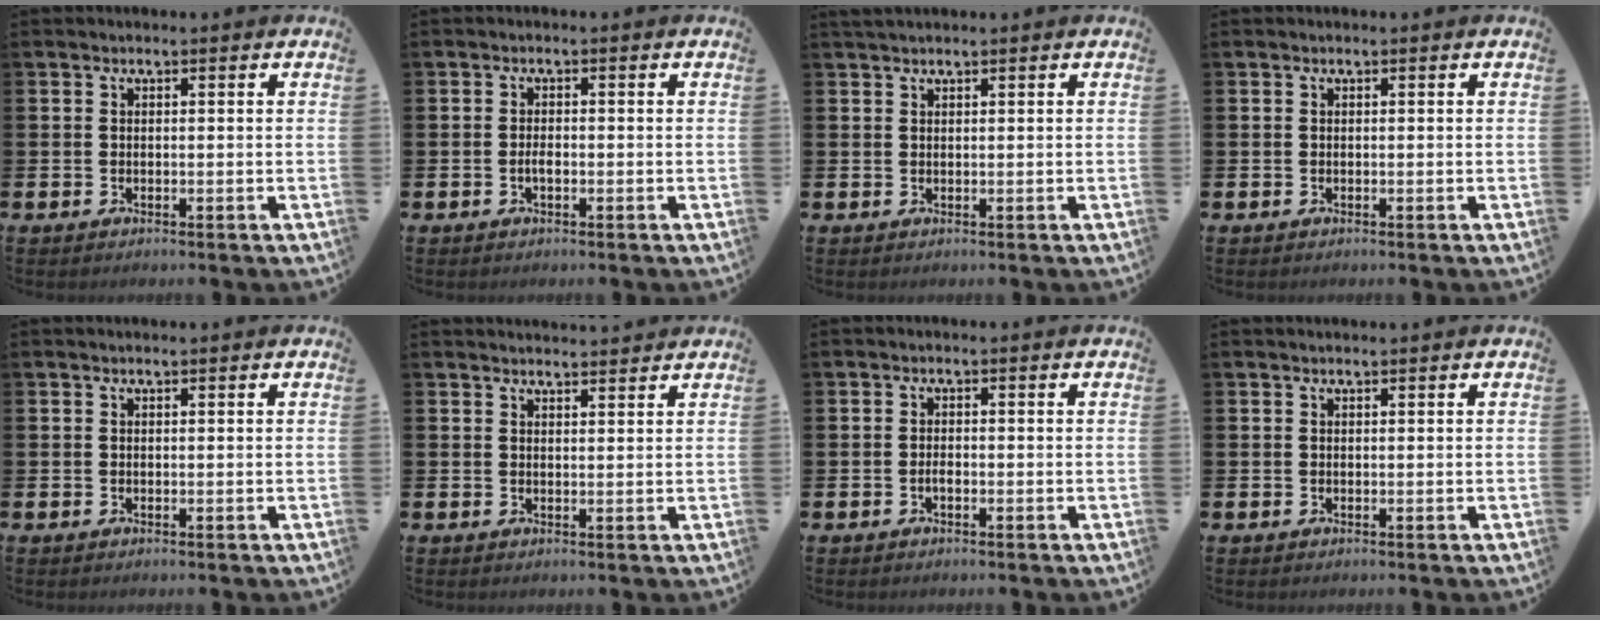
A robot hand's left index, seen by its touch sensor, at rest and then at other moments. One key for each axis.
{"total": 1.4, "fx": -0.5, "fy": 0.6, "fz": 1.1, "tx": -0.021, "ty": 0.001, "tz": -0.010}
{"total": 1.0, "fx": 0.9, "fy": 0.1, "fz": 0.4, "tx": -0.008, "ty": 0.002, "tz": 0.017}
{"total": 0.0}
{"total": 0.0}
{"total": 2.2, "fx": 2.2, "fy": 0.1, "fz": 0.0, "tx": 0.010, "ty": -0.015, "tz": 0.037}
{"total": 1.1, "fx": -0.5, "fy": 0.4, "fz": 0.8, "tx": -0.016, "ty": -0.001, "tz": -0.011}
{"total": 0.0}